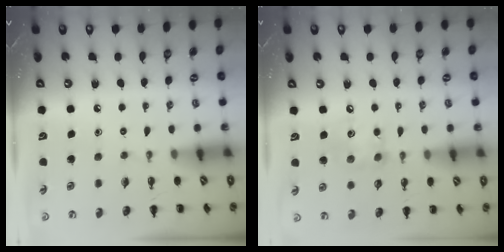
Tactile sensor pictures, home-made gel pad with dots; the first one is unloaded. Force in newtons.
{"total": 7.0, "press": 6.9, "slide": 0.6}